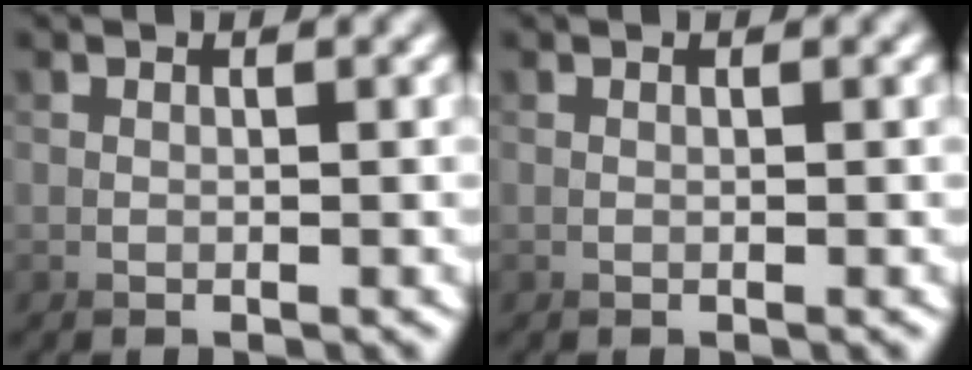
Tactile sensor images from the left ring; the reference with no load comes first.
{"total": 0.0}